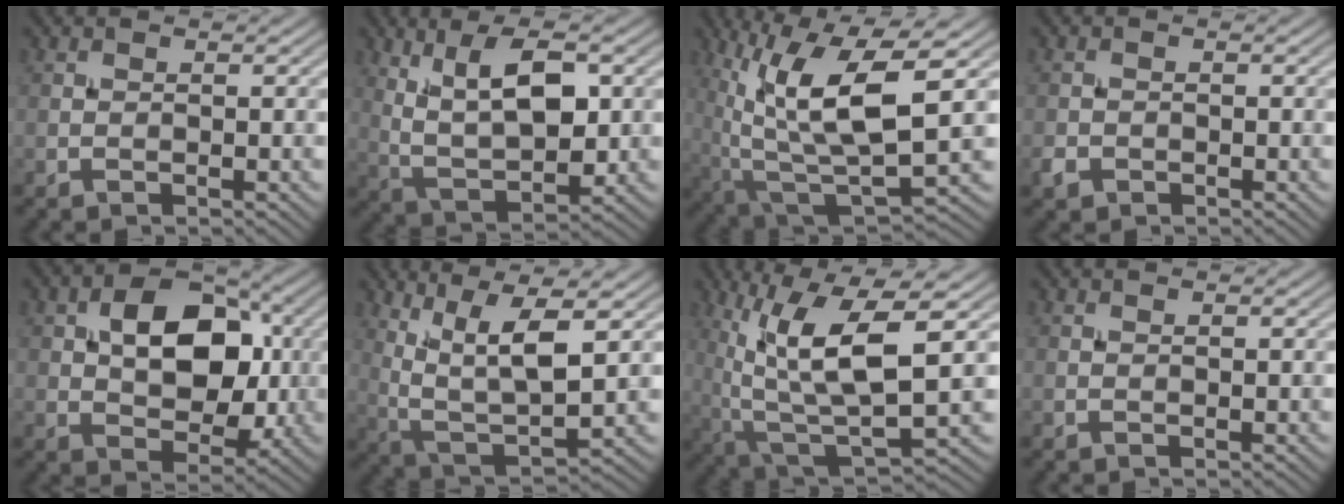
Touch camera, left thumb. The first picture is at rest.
{"total": 10.3, "force": [3.4, 4.6, 8.6], "torque": [-0.166, 0.000, 0.064]}
{"total": 14.7, "force": [3.7, 5.2, 13.3], "torque": [-0.267, -0.003, 0.075]}
{"total": 1.4, "force": [-0.8, 1.1, 0.4], "torque": [-0.009, -0.003, -0.020]}
{"total": 10.9, "force": [1.6, 7.3, 8.0], "torque": [-0.127, 0.009, 0.021]}
{"total": 10.3, "force": [4.0, 3.4, 8.8], "torque": [-0.194, 0.000, 0.084]}
{"total": 13.1, "force": [3.0, 4.4, 12.0], "torque": [-0.243, 0.002, 0.064]}
{"total": 0.0}